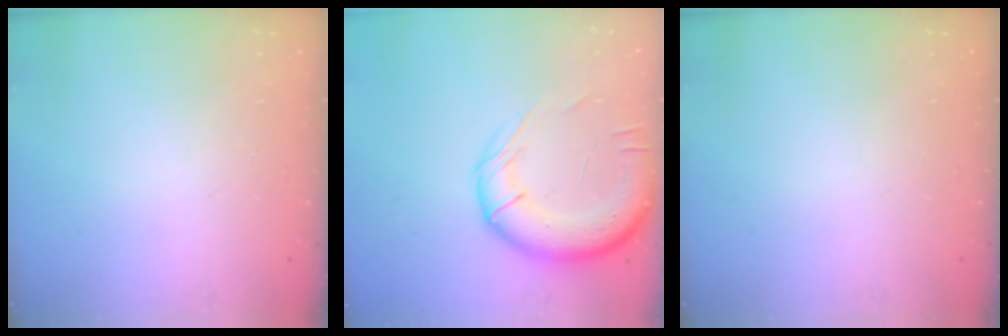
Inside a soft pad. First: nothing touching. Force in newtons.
{"total": 15.7, "press": 15.3, "slide": 3.2}
{"total": 0.0}